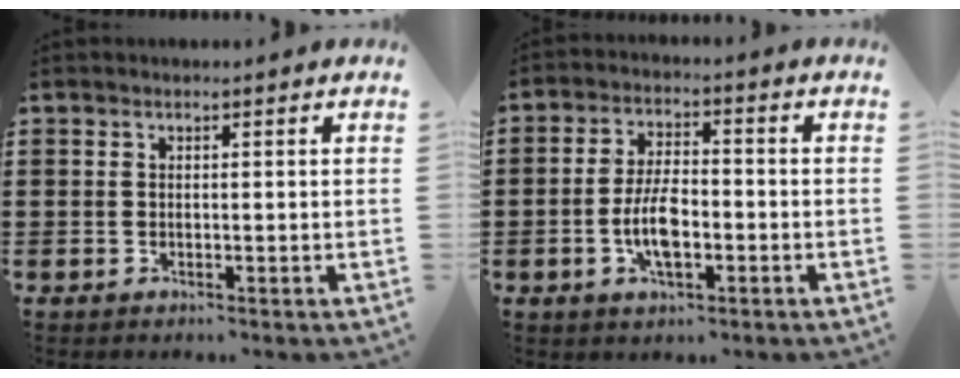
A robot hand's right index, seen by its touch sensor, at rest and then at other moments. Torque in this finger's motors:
{"motor_torque": [2.14, 0.00, 0.94, 0.21]}